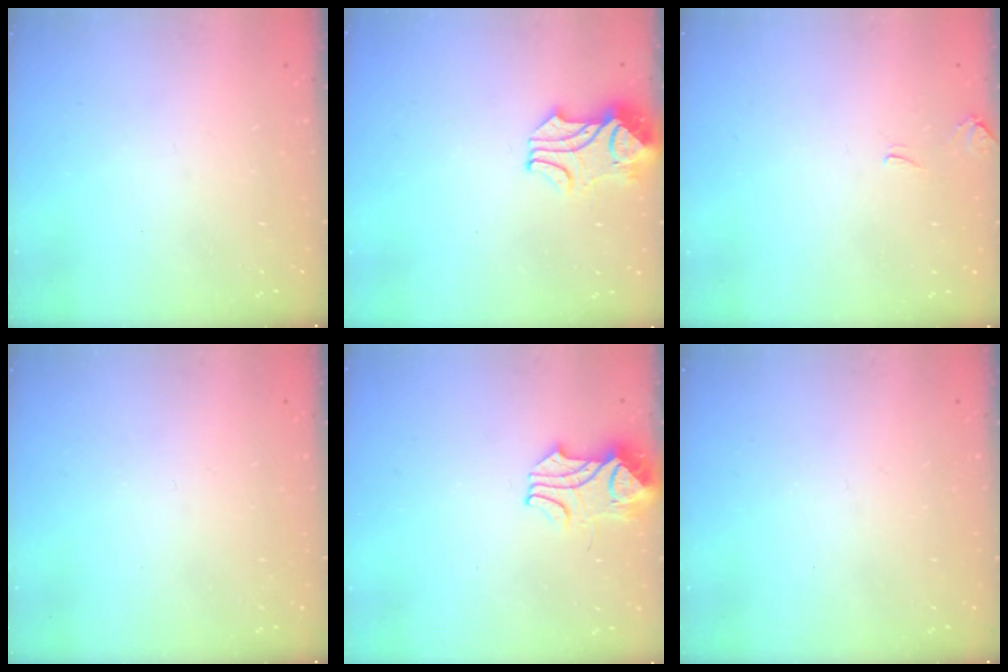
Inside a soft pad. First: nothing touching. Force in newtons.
{"total": 2.4, "press": 2.1, "slide": 1.0}
{"total": 0.6, "press": 0.1, "slide": 0.6}
{"total": 0.0}
{"total": 3.7, "press": 3.6, "slide": 0.5}
{"total": 0.0}